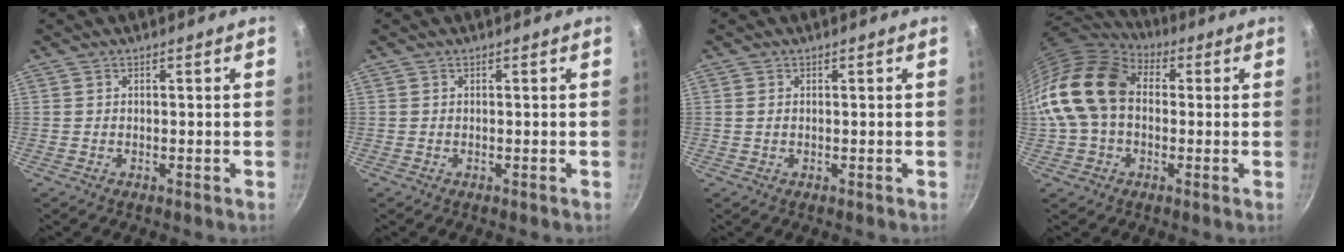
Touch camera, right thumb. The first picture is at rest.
{"total": 0.0}
{"total": 0.9, "force": [0.2, 0.6, 0.6], "torque": [-0.011, 0.002, 0.003]}
{"total": 18.5, "force": [0.7, 13.4, 12.7], "torque": [-0.234, 0.040, 0.001]}